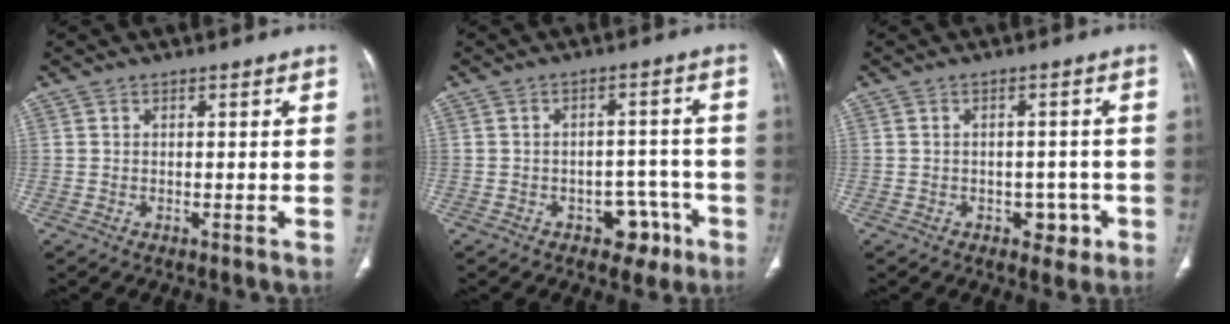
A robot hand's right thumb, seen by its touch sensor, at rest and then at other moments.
{"total": 6.3, "force": [-3.5, 4.4, 2.9], "torque": [-0.004, 0.037, -0.041]}
{"total": 3.8, "force": [-1.7, 2.8, 1.8], "torque": [-0.001, 0.013, -0.017]}